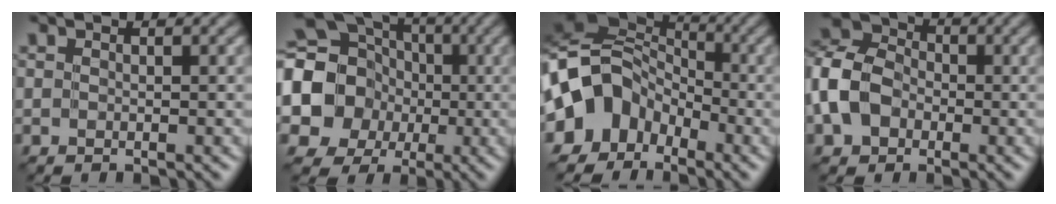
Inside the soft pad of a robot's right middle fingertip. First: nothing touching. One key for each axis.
{"total": 15.1, "fx": -0.7, "fy": 13.8, "fz": 6.1, "tx": -0.152, "ty": 0.008, "tz": -0.054}
{"total": 11.3, "fx": -4.4, "fy": 8.9, "fz": 5.3, "tx": -0.097, "ty": 0.000, "tz": -0.104}
{"total": 7.6, "fx": -2.2, "fy": 5.8, "fz": 4.4, "tx": -0.097, "ty": 0.008, "tz": -0.066}